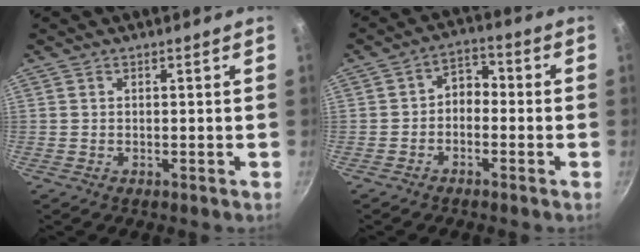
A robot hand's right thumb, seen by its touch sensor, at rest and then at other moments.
{"total": 4.6, "force": [-1.1, 3.3, 2.9], "torque": [-0.024, 0.025, -0.029]}